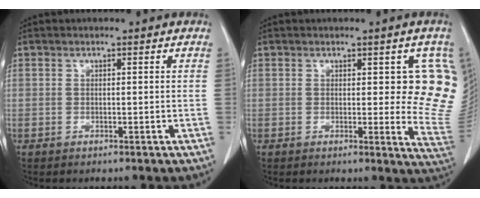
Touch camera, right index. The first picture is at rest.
{"total": 9.8, "force": [2.4, 3.4, 8.9], "torque": [-0.087, -0.015, 0.018]}